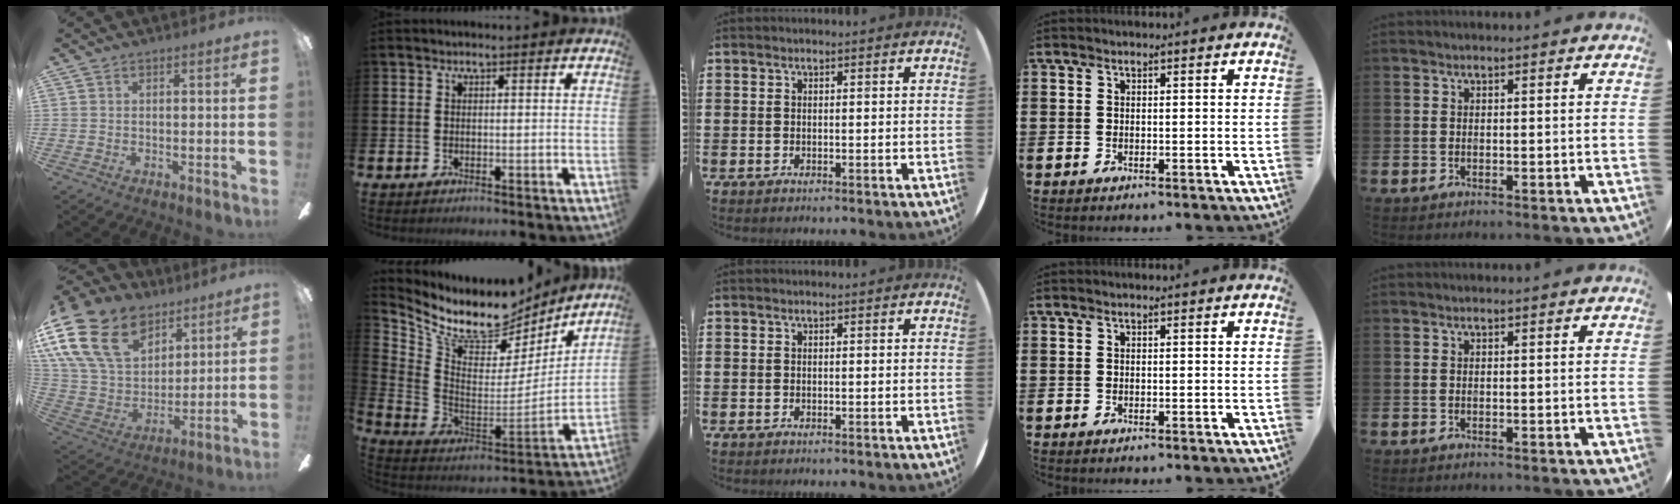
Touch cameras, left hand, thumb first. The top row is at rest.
{"thumb": {"total": 23.8, "force": [12.2, 15.8, 13.0], "torque": [-0.282, -0.057, 0.228]}, "index": {"total": 9.9, "force": [8.6, 4.1, 2.7], "torque": [-0.094, -0.069, 0.147]}}